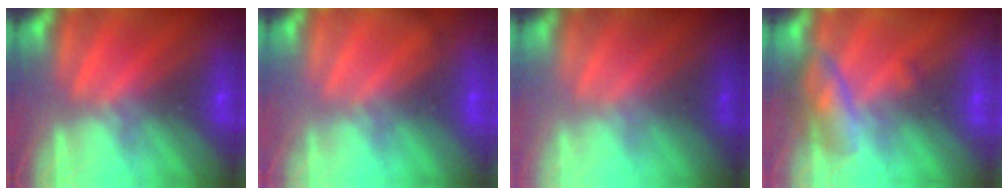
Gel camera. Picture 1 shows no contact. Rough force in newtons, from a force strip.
{"total": 2.1}
{"total": 2.4}
{"total": 2.7}